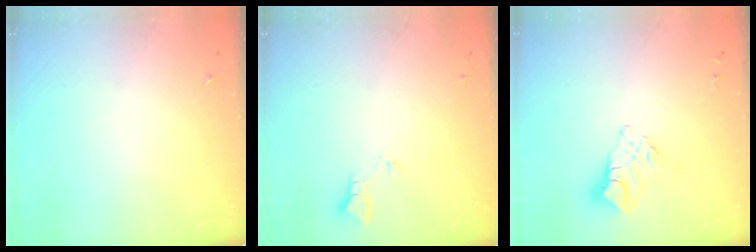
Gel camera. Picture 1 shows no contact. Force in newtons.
{"total": 2.0, "press": 2.0, "slide": 0.1}
{"total": 11.3, "press": 11.3, "slide": 1.1}